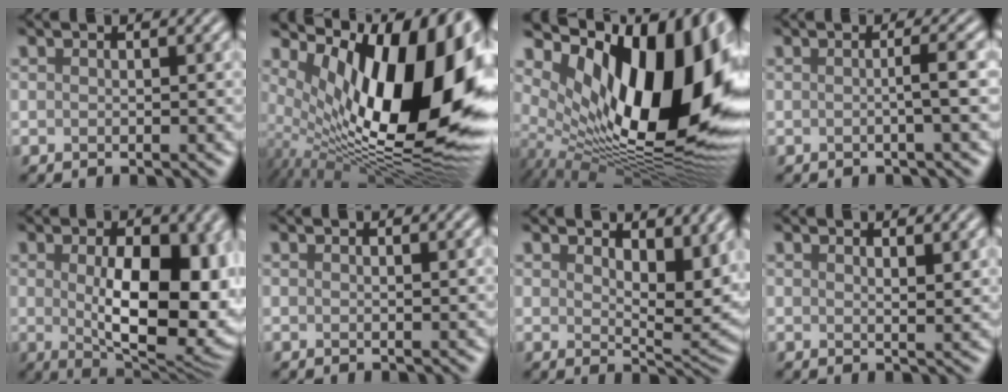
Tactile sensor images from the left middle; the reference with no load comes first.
{"total": 16.5, "force": [2.8, 7.4, 14.5], "torque": [-0.209, -0.004, 0.040]}
{"total": 17.0, "force": [3.8, 8.0, 14.5], "torque": [-0.215, -0.003, 0.061]}
{"total": 2.1, "force": [-0.1, 0.5, 2.0], "torque": [-0.026, 0.002, -0.011]}
{"total": 12.1, "force": [-0.2, 6.1, 10.5], "torque": [-0.128, -0.010, 0.008]}
{"total": 0.0}
{"total": 5.6, "force": [2.9, 2.4, 4.1], "torque": [-0.057, -0.009, 0.047]}
{"total": 1.3, "force": [1.1, 0.3, 0.7], "torque": [-0.011, -0.004, 0.018]}